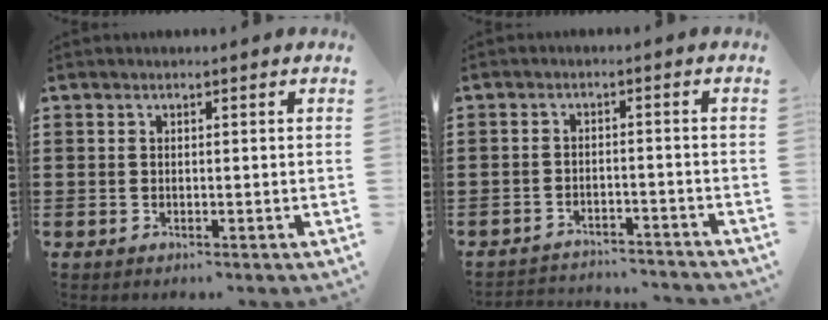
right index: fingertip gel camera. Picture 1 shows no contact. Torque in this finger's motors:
{"motor_torque": [-1.00, -1.14, -0.11, -0.08]}